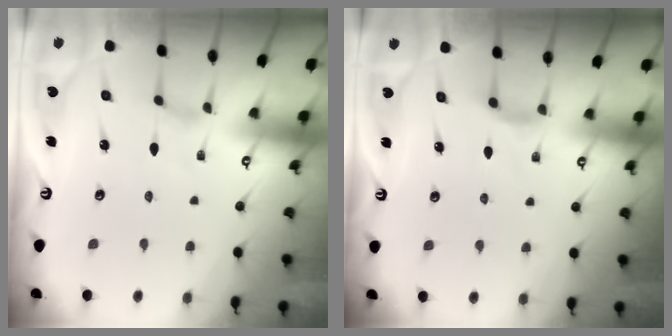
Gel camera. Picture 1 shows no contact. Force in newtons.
{"total": 3.0, "press": 3.0, "slide": 0.5}